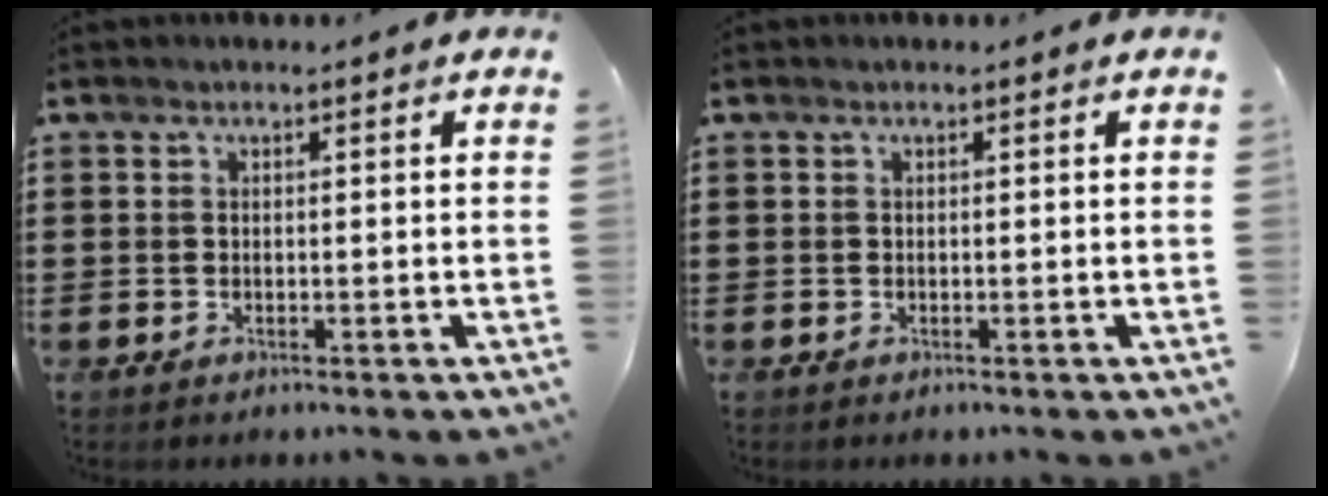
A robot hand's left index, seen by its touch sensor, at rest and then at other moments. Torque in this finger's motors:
{"motor_torque": [-0.04, 0.00, 0.00, -0.01]}